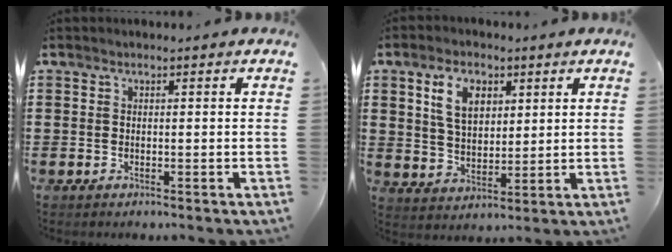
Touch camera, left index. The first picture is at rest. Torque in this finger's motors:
{"motor_torque": [1.72, -0.42, 0.89, 0.09]}